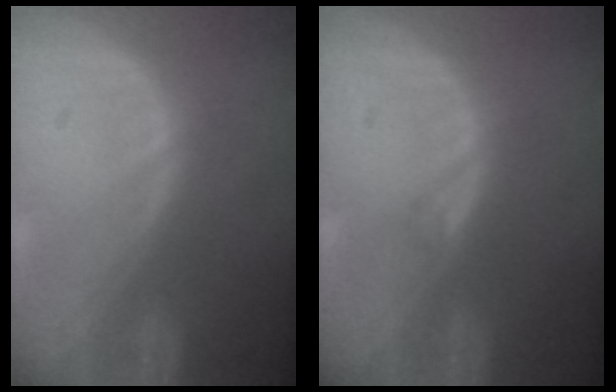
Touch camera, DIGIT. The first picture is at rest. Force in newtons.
{"total": 0.8, "press": 0.8, "slide": 0.1}